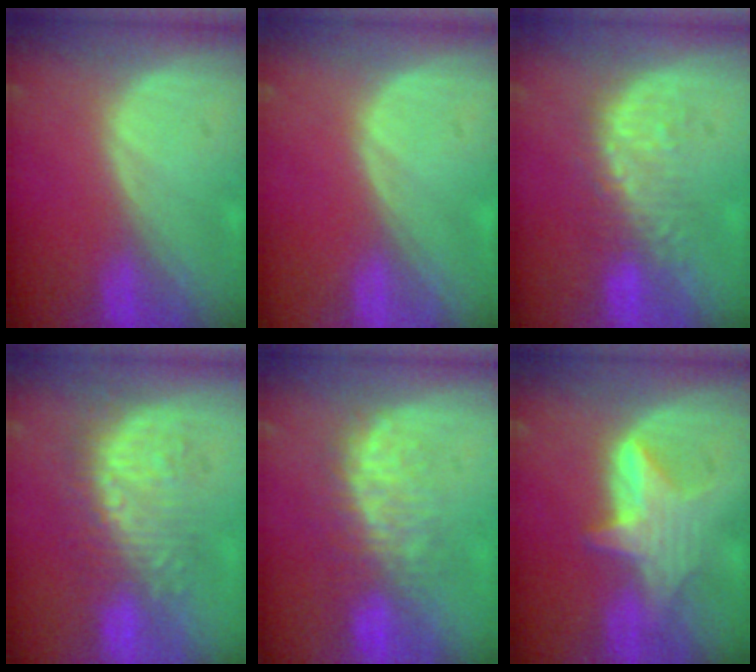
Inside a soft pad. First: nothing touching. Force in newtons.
{"total": 0.0}
{"total": 6.0, "press": 5.8, "slide": 1.4}
{"total": 8.9, "press": 8.7, "slide": 2.0}
{"total": 7.9, "press": 7.4, "slide": 2.8}
{"total": 5.8, "press": 5.8, "slide": 0.9}